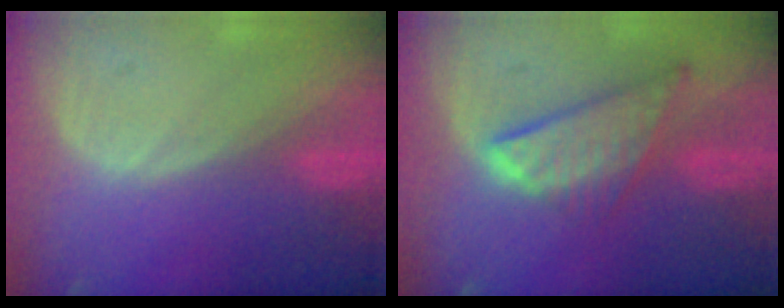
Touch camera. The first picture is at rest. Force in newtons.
{"total": 8.7, "press": 7.4, "slide": 4.5}